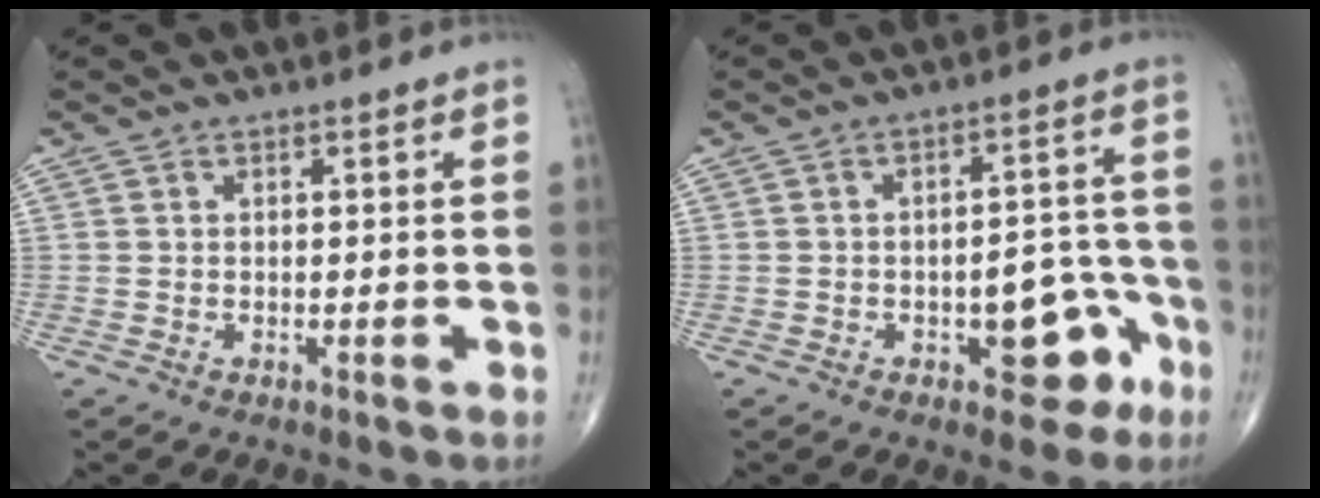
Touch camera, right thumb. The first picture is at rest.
{"total": 9.9, "force": [-4.2, 5.1, 7.3], "torque": [-0.056, 0.042, -0.048]}